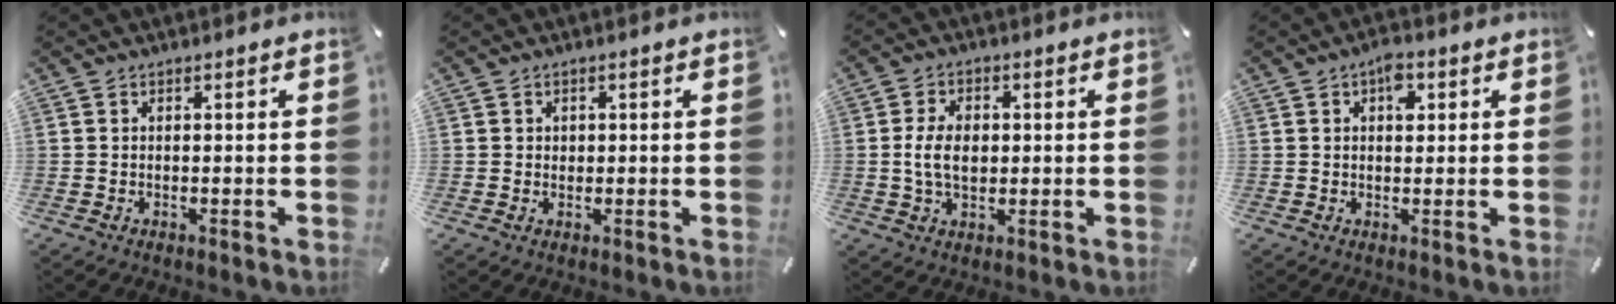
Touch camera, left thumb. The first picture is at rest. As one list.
[{"total": 1.0, "force": [0.1, 1.0, 0.1], "torque": [-0.003, 0.006, 0.001]}, {"total": 7.3, "force": [0.2, 5.0, 5.3], "torque": [-0.113, 0.005, -0.002]}, {"total": 3.9, "force": [1.2, 2.4, 2.9], "torque": [-0.029, -0.004, 0.013]}]